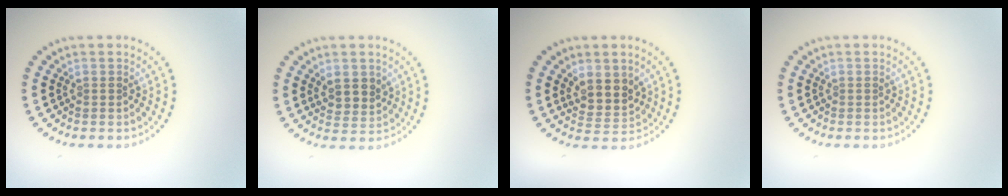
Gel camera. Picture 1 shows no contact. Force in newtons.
{"total": 2.5, "press": 2.3, "slide": 0.9}
{"total": 3.2, "press": 2.7, "slide": 1.6}
{"total": 0.0}